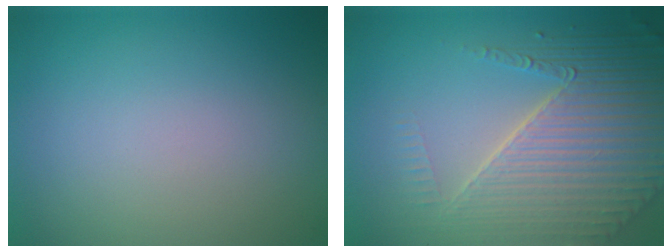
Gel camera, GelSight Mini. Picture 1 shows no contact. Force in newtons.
{"total": 7.4, "press": 5.6, "slide": 4.8}